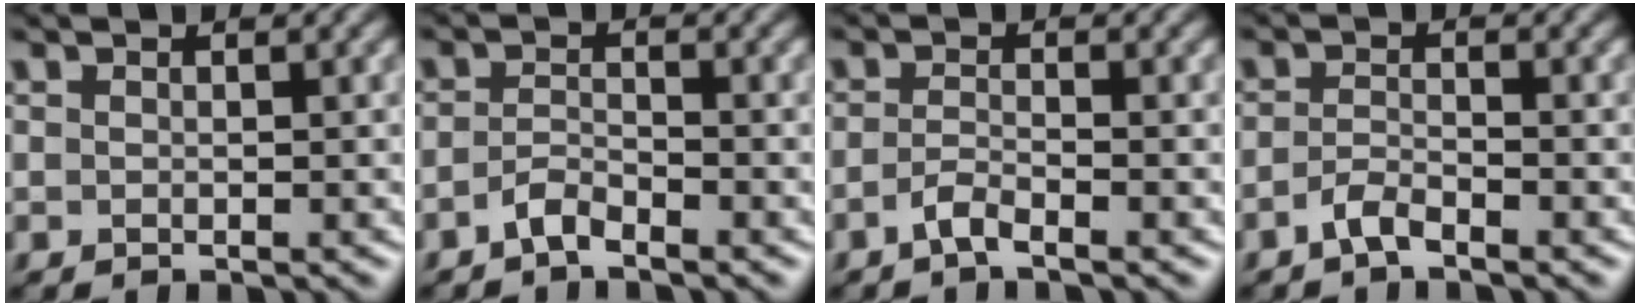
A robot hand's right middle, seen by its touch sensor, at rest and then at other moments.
{"total": 1.8, "force": [-1.3, 0.4, 1.0], "torque": [-0.024, 0.005, -0.031]}
{"total": 1.7, "force": [-1.1, 0.3, 1.2], "torque": [-0.025, 0.002, -0.028]}
{"total": 1.8, "force": [-1.3, 0.5, 1.2], "torque": [-0.026, 0.004, -0.031]}